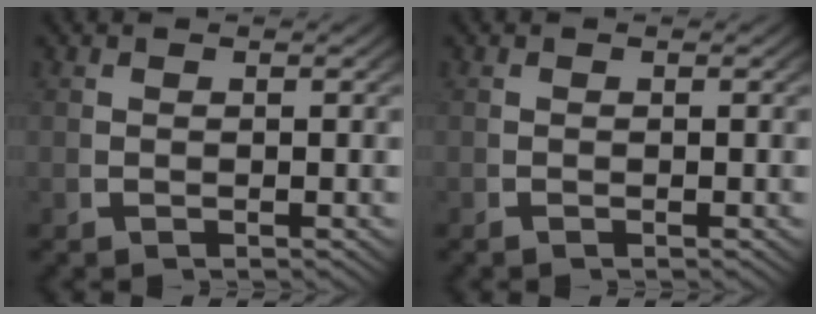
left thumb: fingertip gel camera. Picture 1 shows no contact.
{"total": 0.0}